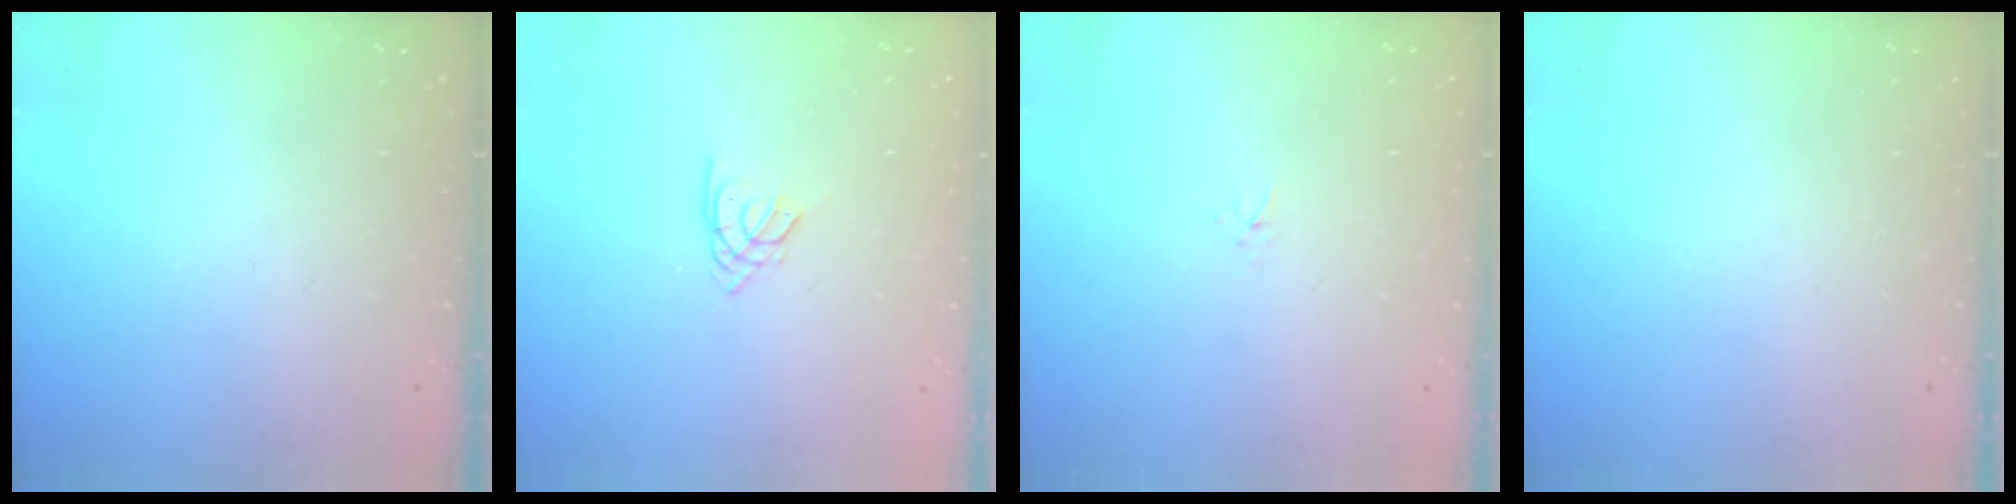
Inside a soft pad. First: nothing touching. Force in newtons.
{"total": 2.5, "press": 2.4, "slide": 0.5}
{"total": 1.6, "press": 1.6, "slide": 0.2}
{"total": 0.0}